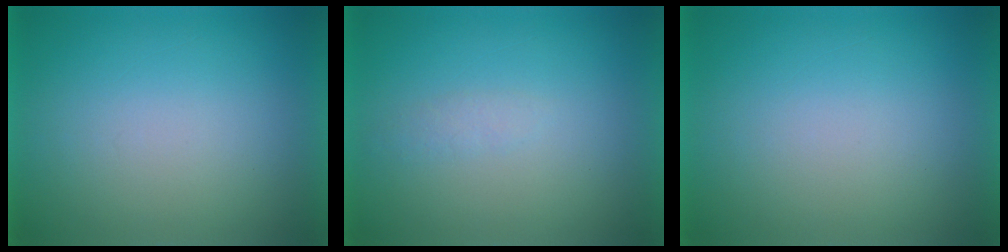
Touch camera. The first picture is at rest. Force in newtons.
{"total": 1.3}
{"total": 0.0}